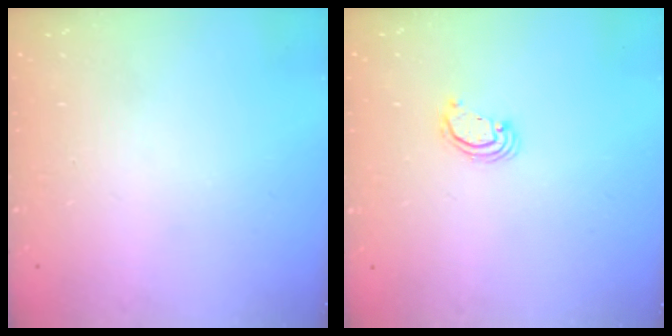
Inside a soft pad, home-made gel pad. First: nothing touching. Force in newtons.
{"total": 2.2, "press": 2.2, "slide": 0.2}